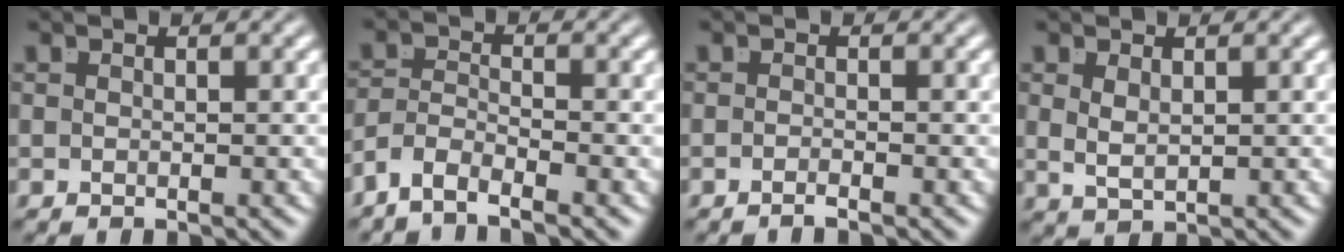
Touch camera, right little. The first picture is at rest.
{"total": 4.4, "force": [-3.0, 2.7, 1.8], "torque": [-0.049, -0.020, -0.052]}
{"total": 1.2, "force": [-1.0, -0.6, 0.3], "torque": [-0.003, -0.001, -0.019]}
{"total": 1.7, "force": [0.5, 0.7, 1.4], "torque": [-0.037, -0.015, 0.025]}